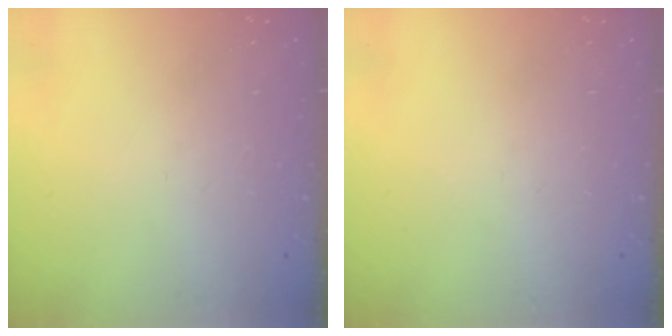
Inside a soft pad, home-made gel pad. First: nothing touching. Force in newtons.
{"total": 0.0}